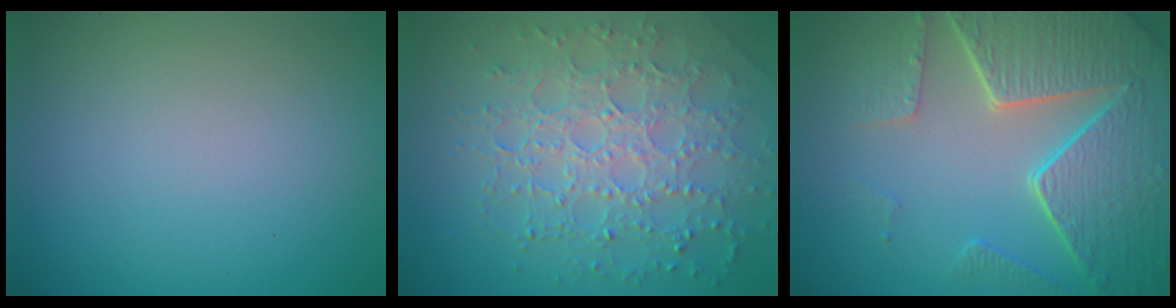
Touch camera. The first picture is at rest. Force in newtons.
{"total": 7.7, "press": 5.4, "slide": 5.4}
{"total": 8.3, "press": 5.9, "slide": 5.8}